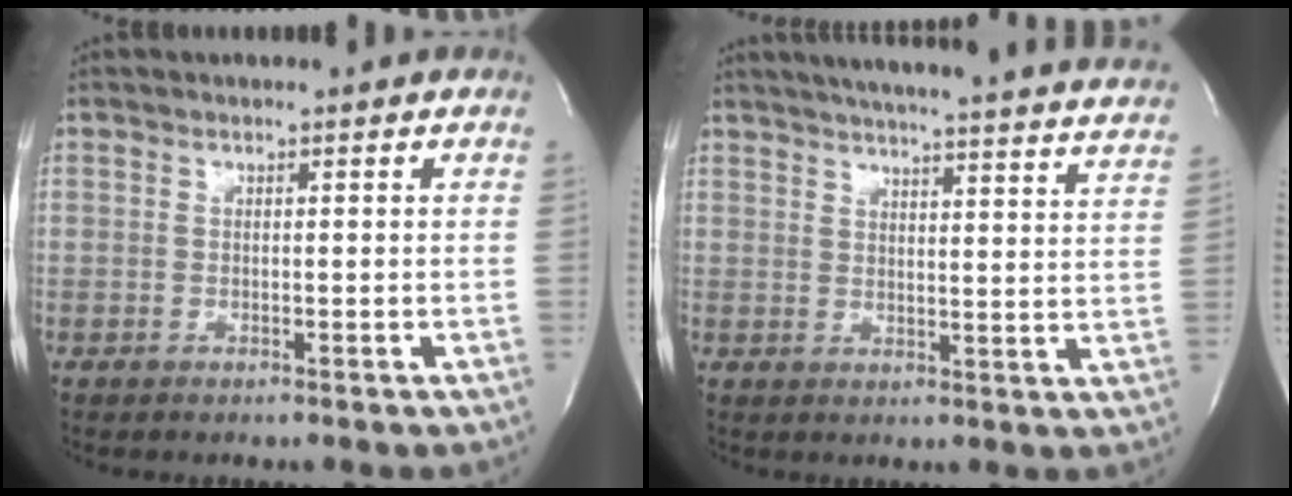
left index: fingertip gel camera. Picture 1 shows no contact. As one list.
[{"total": 28.4, "force": [26.3, 0.8, 10.8], "torque": [-0.167, -0.061, 0.307]}]